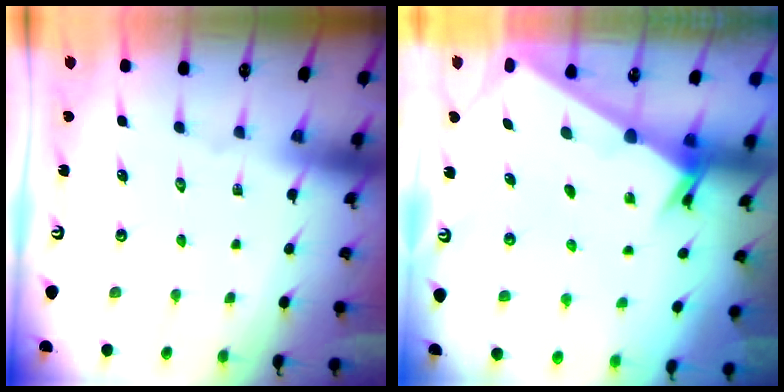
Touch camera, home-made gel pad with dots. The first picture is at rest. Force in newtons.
{"total": 2.4, "press": 2.4, "slide": 0.3}